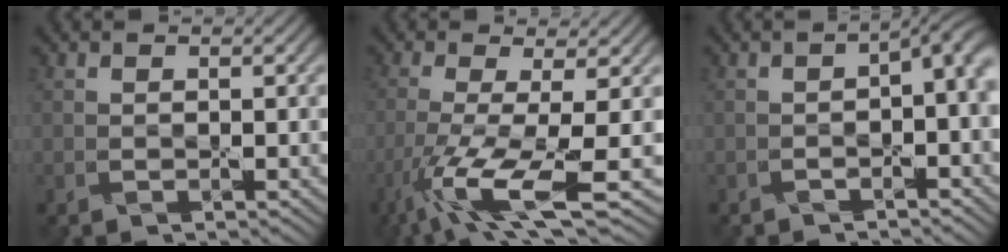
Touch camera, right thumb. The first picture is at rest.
{"total": 9.3, "force": [-3.5, 1.7, 8.4], "torque": [-0.150, -0.007, -0.069]}
{"total": 4.1, "force": [-0.4, 1.5, 3.8], "torque": [-0.054, -0.005, -0.008]}